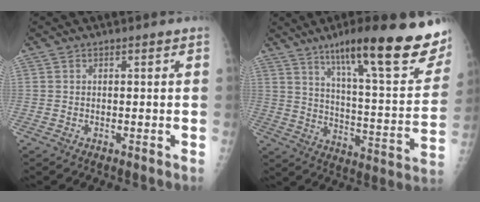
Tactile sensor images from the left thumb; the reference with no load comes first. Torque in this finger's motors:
{"motor_torque": [0.60, 0.62, 1.35, -1.26, 0.11]}